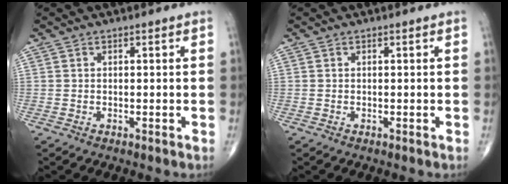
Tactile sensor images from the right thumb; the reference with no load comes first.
{"total": 0.0}